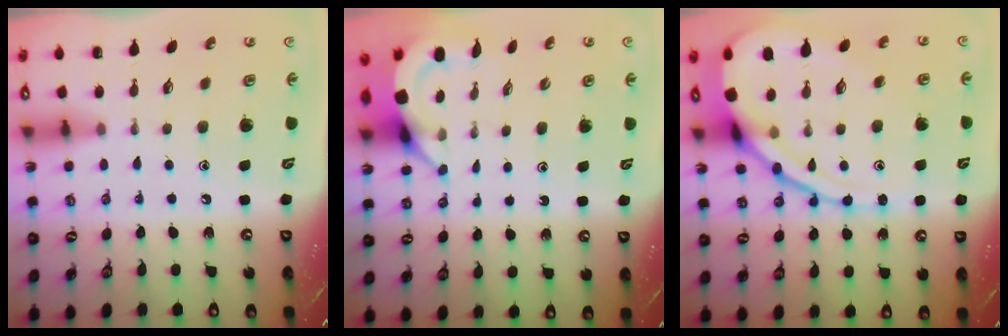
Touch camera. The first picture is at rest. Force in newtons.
{"total": 3.9, "press": 3.9, "slide": 0.1}
{"total": 16.7, "press": 16.6, "slide": 1.8}